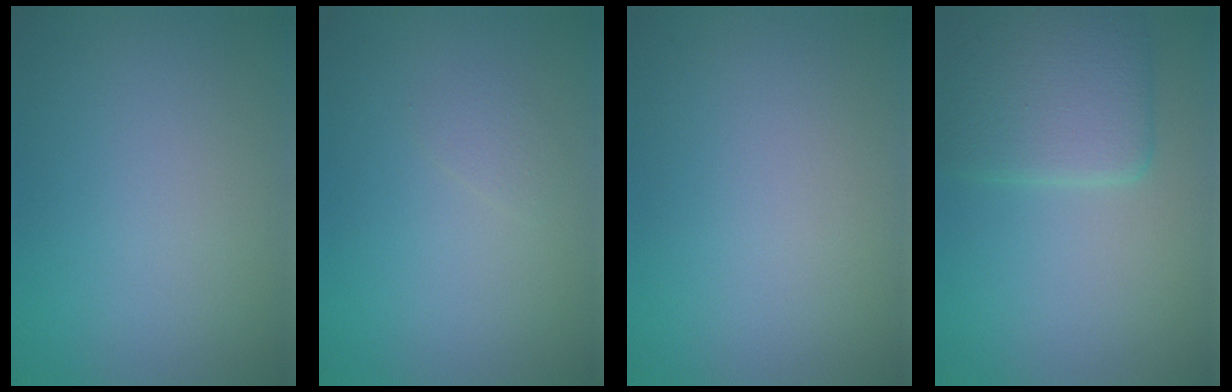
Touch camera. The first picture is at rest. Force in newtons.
{"total": 0.8, "press": 0.8, "slide": 0.0}
{"total": 0.0}
{"total": 4.6, "press": 4.6, "slide": 0.4}